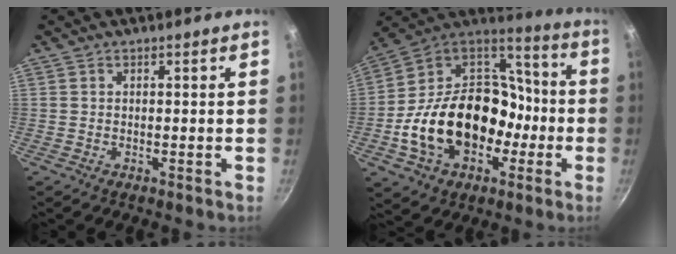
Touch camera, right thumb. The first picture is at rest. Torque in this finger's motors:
{"motor_torque": [1.56, 3.44, 2.13, -0.64, 0.28]}